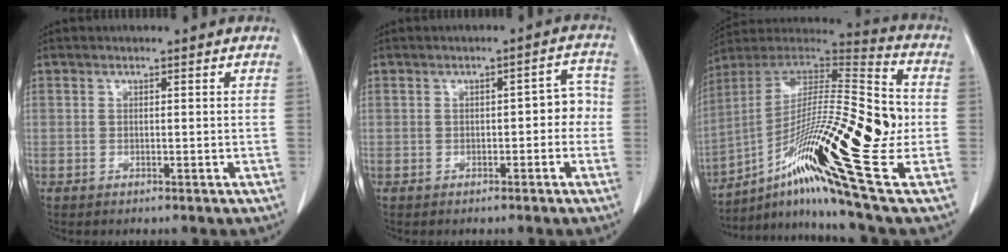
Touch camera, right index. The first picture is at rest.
{"total": 4.0, "force": [-0.5, 2.0, 3.4], "torque": [-0.031, 0.029, -0.005]}
{"total": 27.9, "force": [-7.0, 2.0, 26.9], "torque": [-0.455, -0.017, -0.128]}